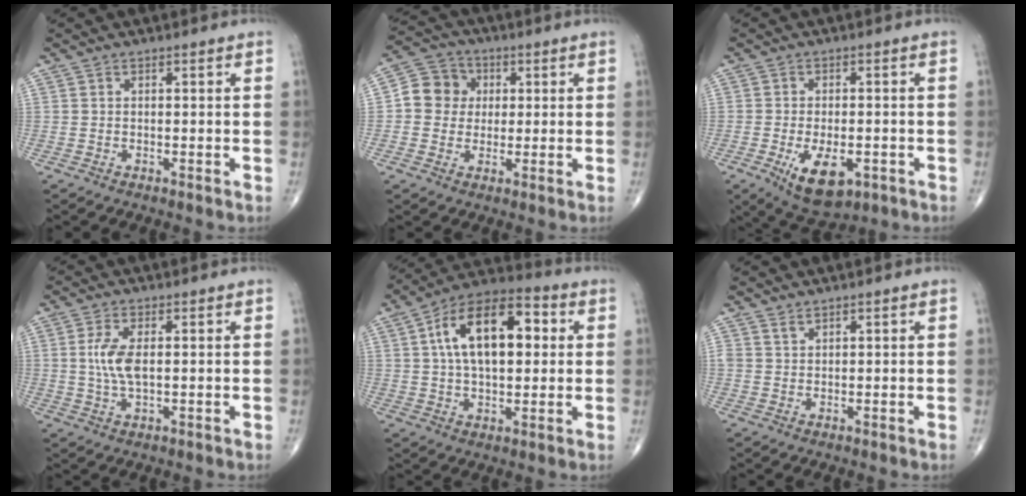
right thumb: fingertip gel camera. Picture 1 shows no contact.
{"total": 8.2, "force": [0.8, 7.6, 3.0], "torque": [-0.023, 0.012, 0.002]}
{"total": 9.6, "force": [-3.5, 4.8, 7.5], "torque": [-0.114, -0.002, -0.045]}
{"total": 5.8, "force": [0.6, 2.4, 5.2], "torque": [-0.118, -0.003, 0.013]}
{"total": 17.8, "force": [3.6, 9.4, 14.6], "torque": [-0.224, 0.023, 0.051]}
{"total": 1.1, "force": [1.0, 0.4, 0.3], "torque": [0.001, -0.007, 0.020]}